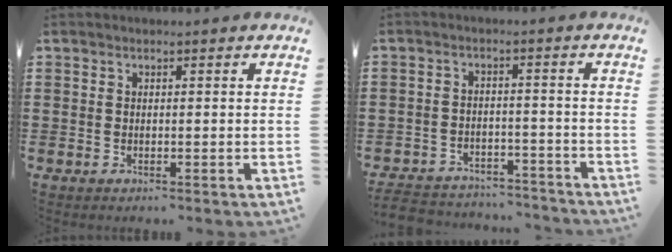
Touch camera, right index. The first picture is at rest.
{"total": 4.5, "force": [-4.4, 0.7, 0.6], "torque": [-0.018, 0.004, -0.092]}